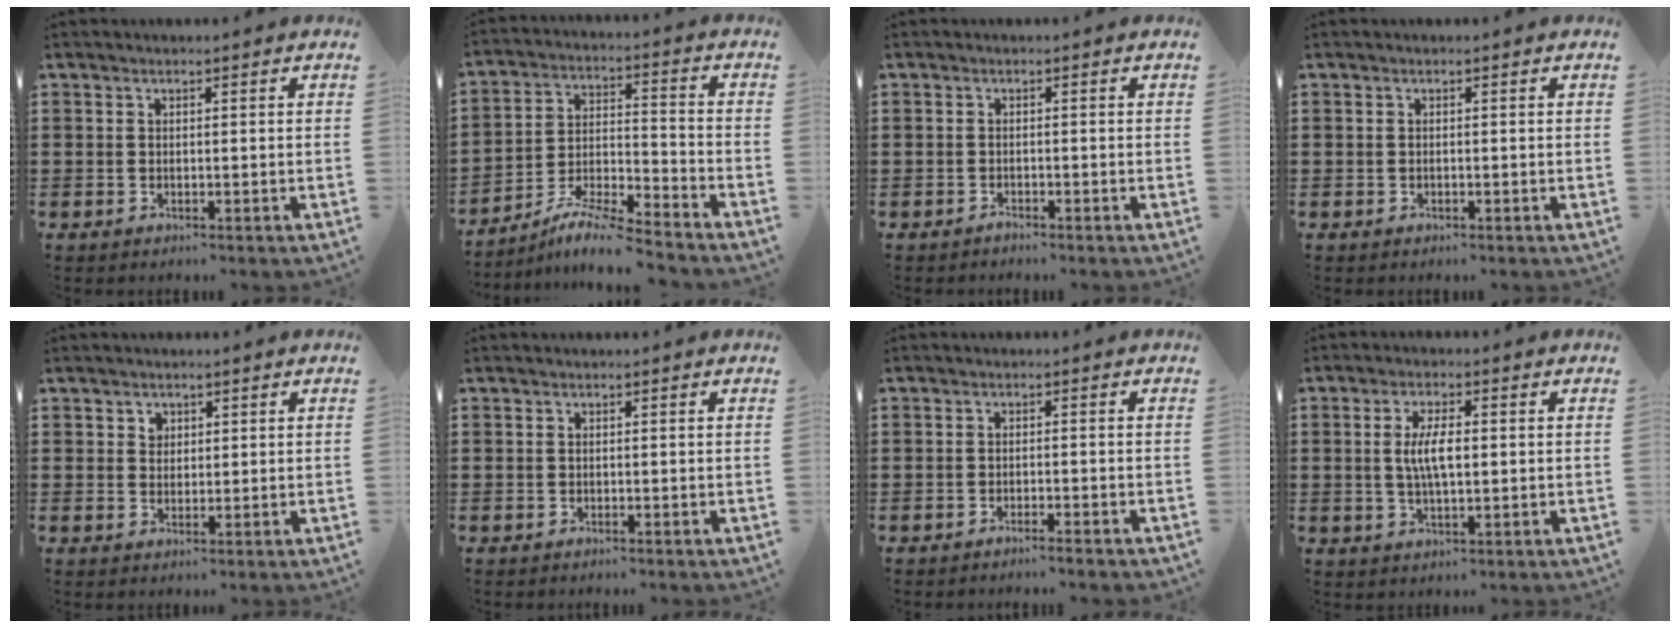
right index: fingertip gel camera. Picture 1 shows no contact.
{"total": 7.4, "force": [-6.9, -0.1, 2.6], "torque": [-0.055, -0.004, -0.139]}
{"total": 0.8, "force": [-0.8, 0.2, 0.0], "torque": [-0.002, 0.002, -0.017]}
{"total": 0.0}
{"total": 1.6, "force": [0.9, 1.3, 0.3], "torque": [-0.010, 0.007, 0.018]}
{"total": 0.0}
{"total": 1.4, "force": [-1.3, -0.1, 0.5], "torque": [-0.010, 0.001, -0.025]}
{"total": 5.3, "force": [0.3, 1.8, 5.0], "torque": [-0.110, 0.000, -0.002]}